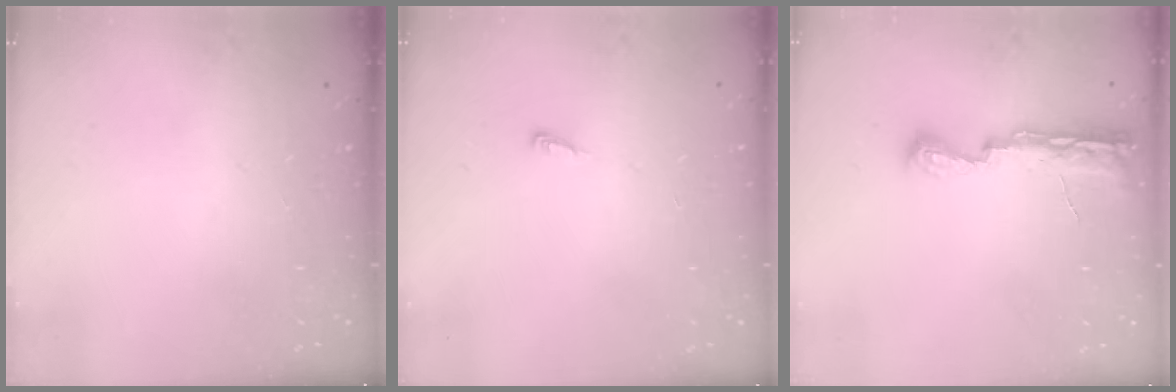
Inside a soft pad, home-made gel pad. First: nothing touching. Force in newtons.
{"total": 3.3, "press": 3.3, "slide": 0.8}
{"total": 10.6, "press": 9.1, "slide": 5.5}